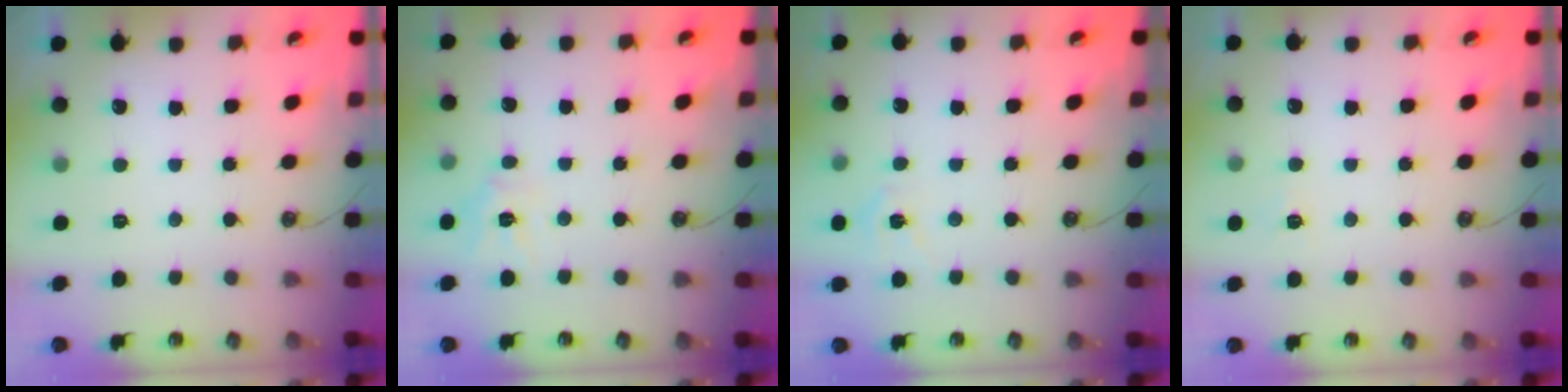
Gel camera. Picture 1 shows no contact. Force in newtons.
{"total": 8.3, "press": 8.3, "slide": 0.5}
{"total": 5.6, "press": 5.6, "slide": 0.5}
{"total": 4.1, "press": 4.1, "slide": 0.5}